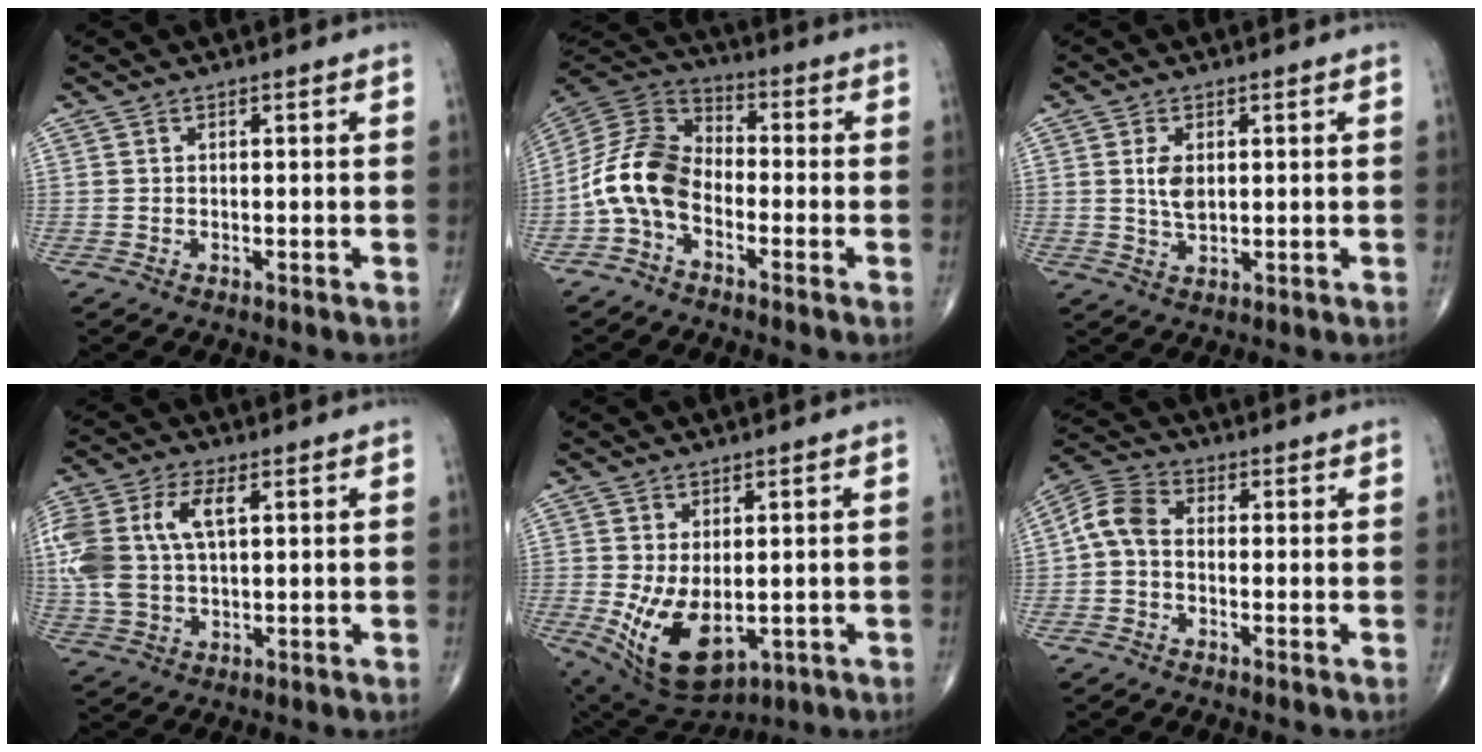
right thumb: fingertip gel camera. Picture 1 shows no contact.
{"total": 11.0, "force": [-3.7, 7.0, 7.5], "torque": [-0.146, 0.052, -0.089]}
{"total": 4.1, "force": [0.8, 2.3, 3.3], "torque": [-0.061, -0.008, 0.020]}
{"total": 14.7, "force": [3.3, 8.1, 11.8], "torque": [-0.284, 0.013, 0.065]}
{"total": 12.0, "force": [-1.9, 6.7, 9.7], "torque": [-0.167, -0.014, -0.004]}
{"total": 6.1, "force": [-0.6, 4.1, 4.5], "torque": [-0.087, 0.021, -0.027]}